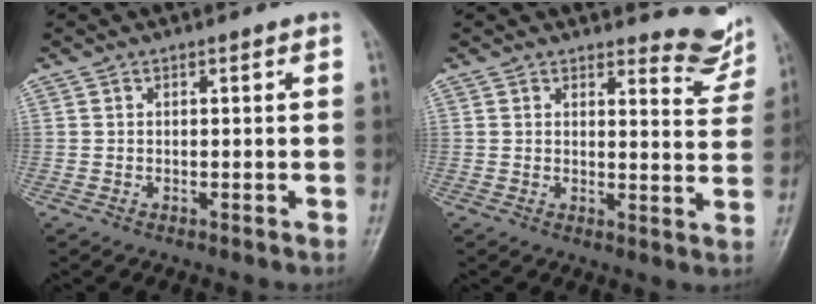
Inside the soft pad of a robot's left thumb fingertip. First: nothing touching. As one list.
[{"total": 6.9, "force": [6.5, 2.0, 1.0], "torque": [0.011, -0.061, 0.064]}]